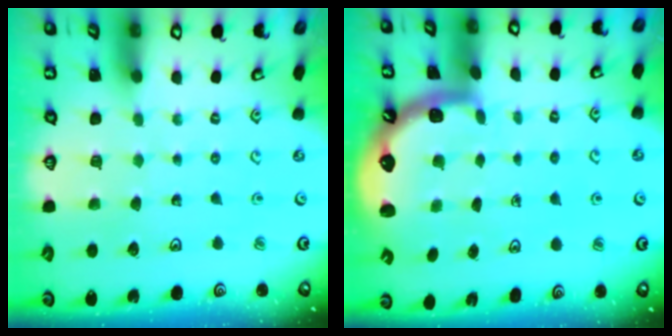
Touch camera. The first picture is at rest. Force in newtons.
{"total": 1.9, "press": 1.8, "slide": 0.6}